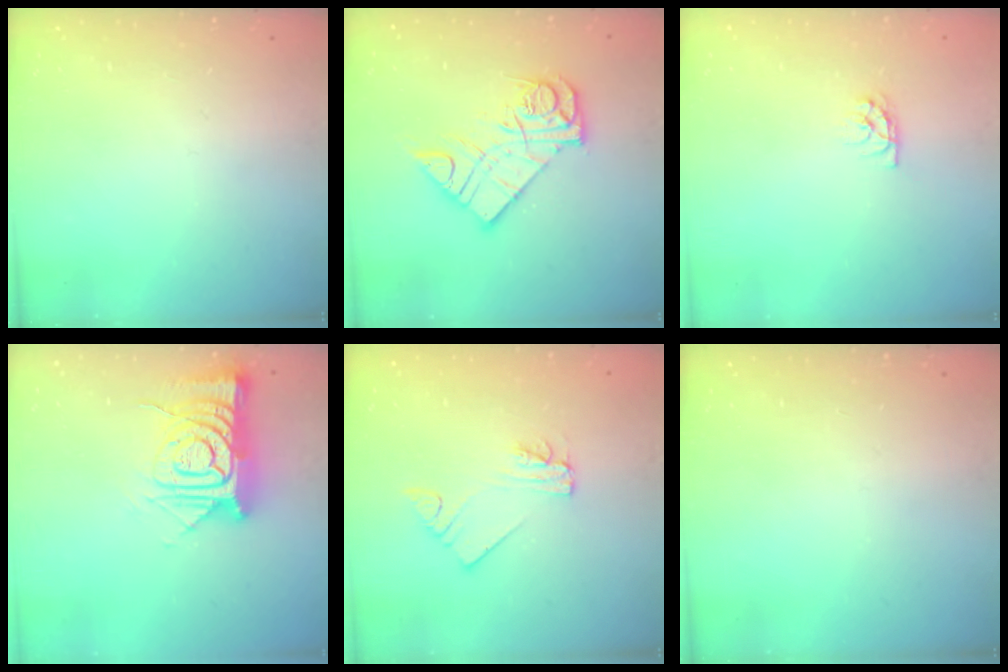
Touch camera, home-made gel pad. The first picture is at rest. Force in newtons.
{"total": 13.7, "press": 13.7, "slide": 1.4}
{"total": 3.9, "press": 3.9, "slide": 0.3}
{"total": 15.8, "press": 15.7, "slide": 1.4}
{"total": 2.2, "press": 2.2, "slide": 0.1}
{"total": 0.0}